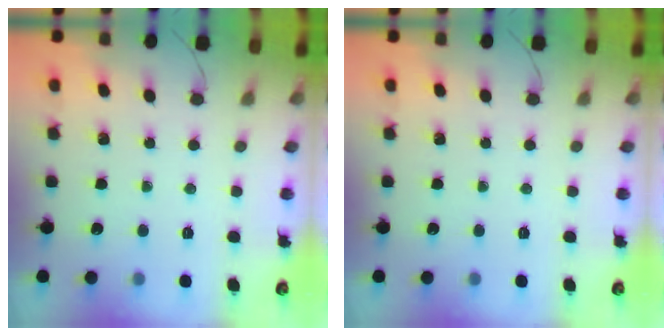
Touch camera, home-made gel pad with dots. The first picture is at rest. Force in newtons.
{"total": 0.0}